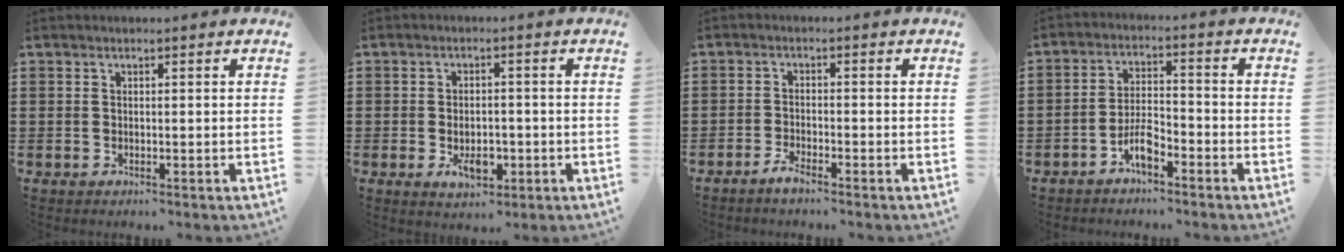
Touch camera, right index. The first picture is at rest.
{"total": 4.5, "force": [-1.3, 2.5, 3.5], "torque": [-0.051, -0.002, -0.027]}
{"total": 1.9, "force": [-1.8, 0.0, 0.8], "torque": [-0.017, -0.001, -0.032]}
{"total": 5.0, "force": [-3.2, 1.7, 3.4], "torque": [-0.080, 0.006, -0.066]}